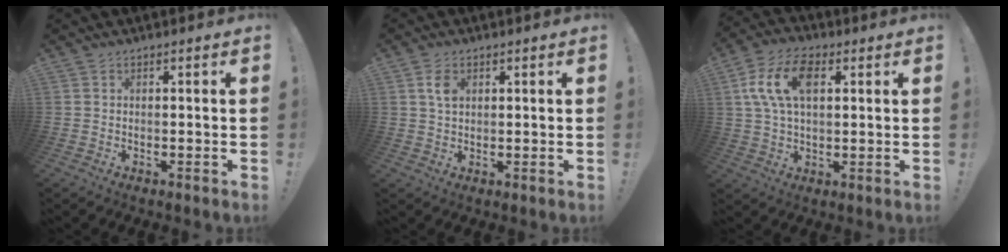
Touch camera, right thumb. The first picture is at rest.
{"total": 4.1, "force": [1.4, 2.6, 2.9], "torque": [-0.052, 0.003, 0.025]}
{"total": 13.9, "force": [4.1, 8.3, 10.4], "torque": [-0.192, 0.003, 0.073]}